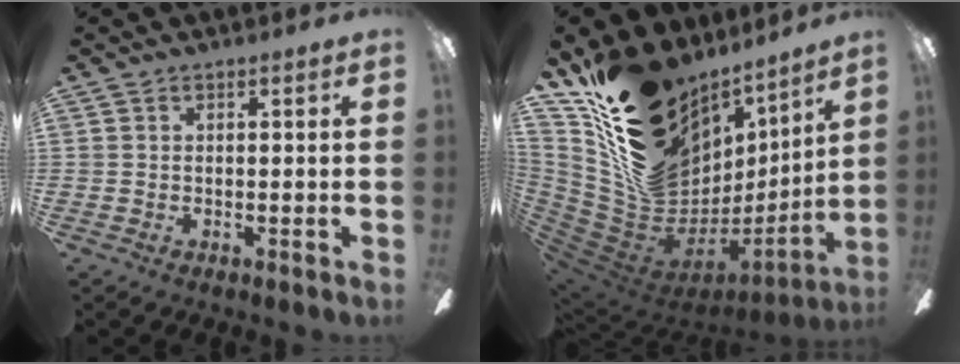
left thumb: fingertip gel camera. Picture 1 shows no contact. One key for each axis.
{"total": 21.8, "fx": 12.9, "fy": 14.3, "fz": 10.0, "tx": -0.142, "ty": -0.111, "tz": 0.272}